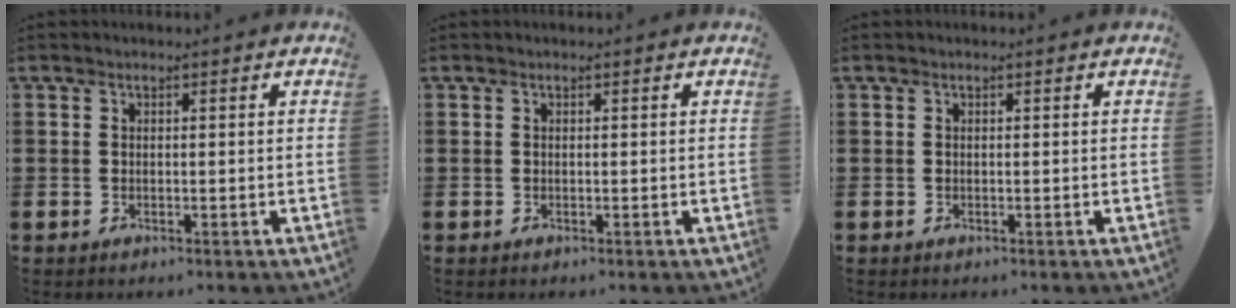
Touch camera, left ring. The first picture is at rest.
{"total": 0.0}
{"total": 0.0}